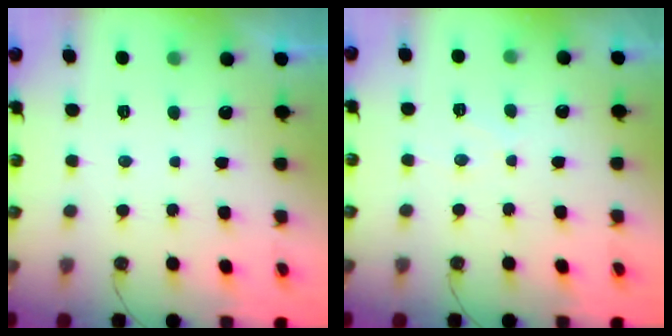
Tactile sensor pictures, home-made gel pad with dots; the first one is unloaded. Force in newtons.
{"total": 6.2, "press": 6.2, "slide": 1.0}